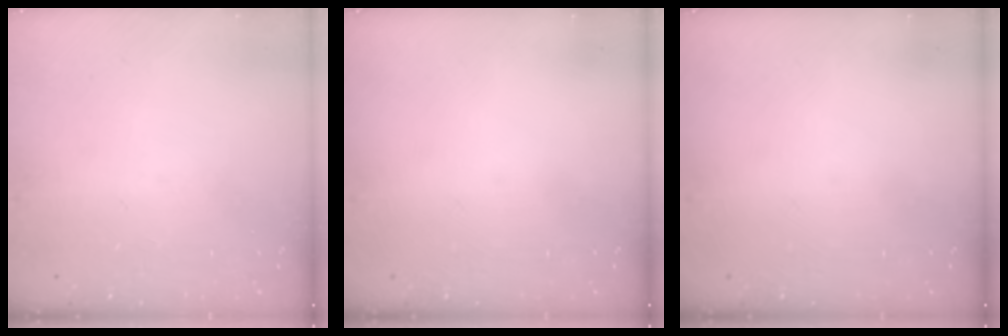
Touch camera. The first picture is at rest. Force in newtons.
{"total": 0.0}
{"total": 0.0}